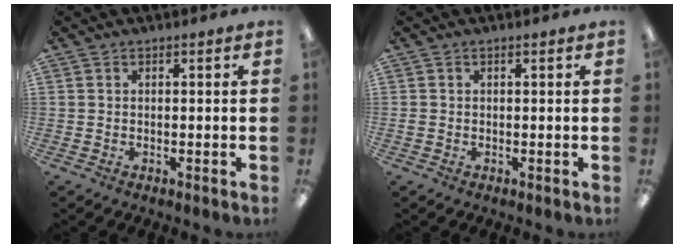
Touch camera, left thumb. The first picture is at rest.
{"total": 0.6, "force": [0.0, 0.5, 0.4], "torque": [-0.007, 0.004, -0.002]}